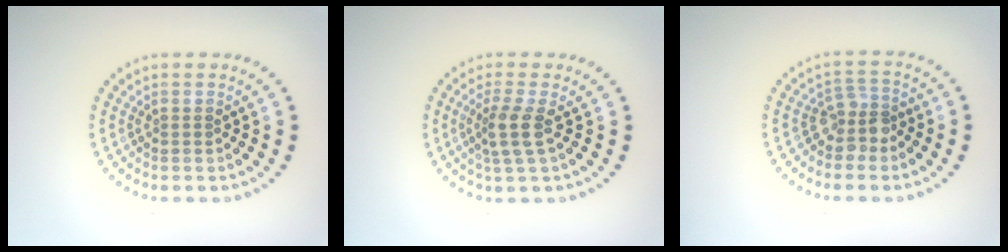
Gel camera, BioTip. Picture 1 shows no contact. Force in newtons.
{"total": 2.4, "press": 2.0, "slide": 1.4}
{"total": 2.5, "press": 1.9, "slide": 1.5}